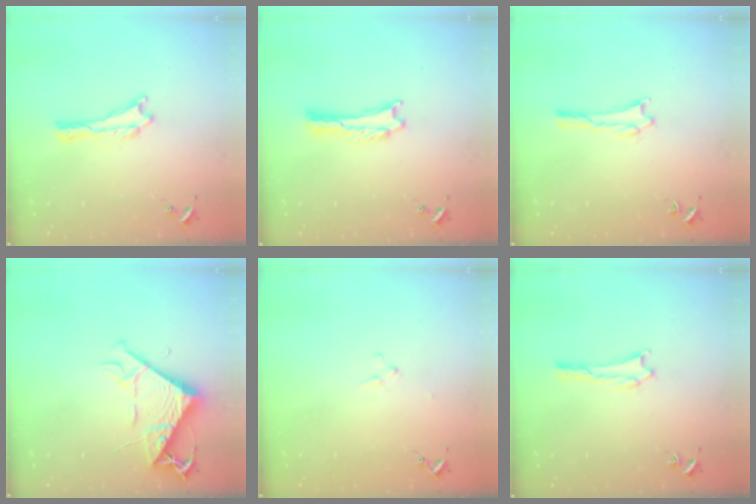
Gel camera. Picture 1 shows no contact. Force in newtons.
{"total": 0.0}
{"total": 0.9, "press": 0.8, "slide": 0.1}
{"total": 8.0, "press": 7.9, "slide": 0.8}
{"total": 1.1, "press": 1.1, "slide": 0.1}
{"total": 0.9, "press": 0.8, "slide": 0.1}